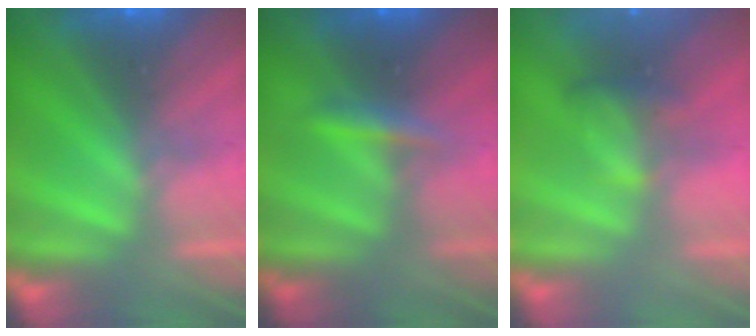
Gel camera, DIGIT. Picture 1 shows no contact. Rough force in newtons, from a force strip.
{"total": 2.4}
{"total": 5.5}